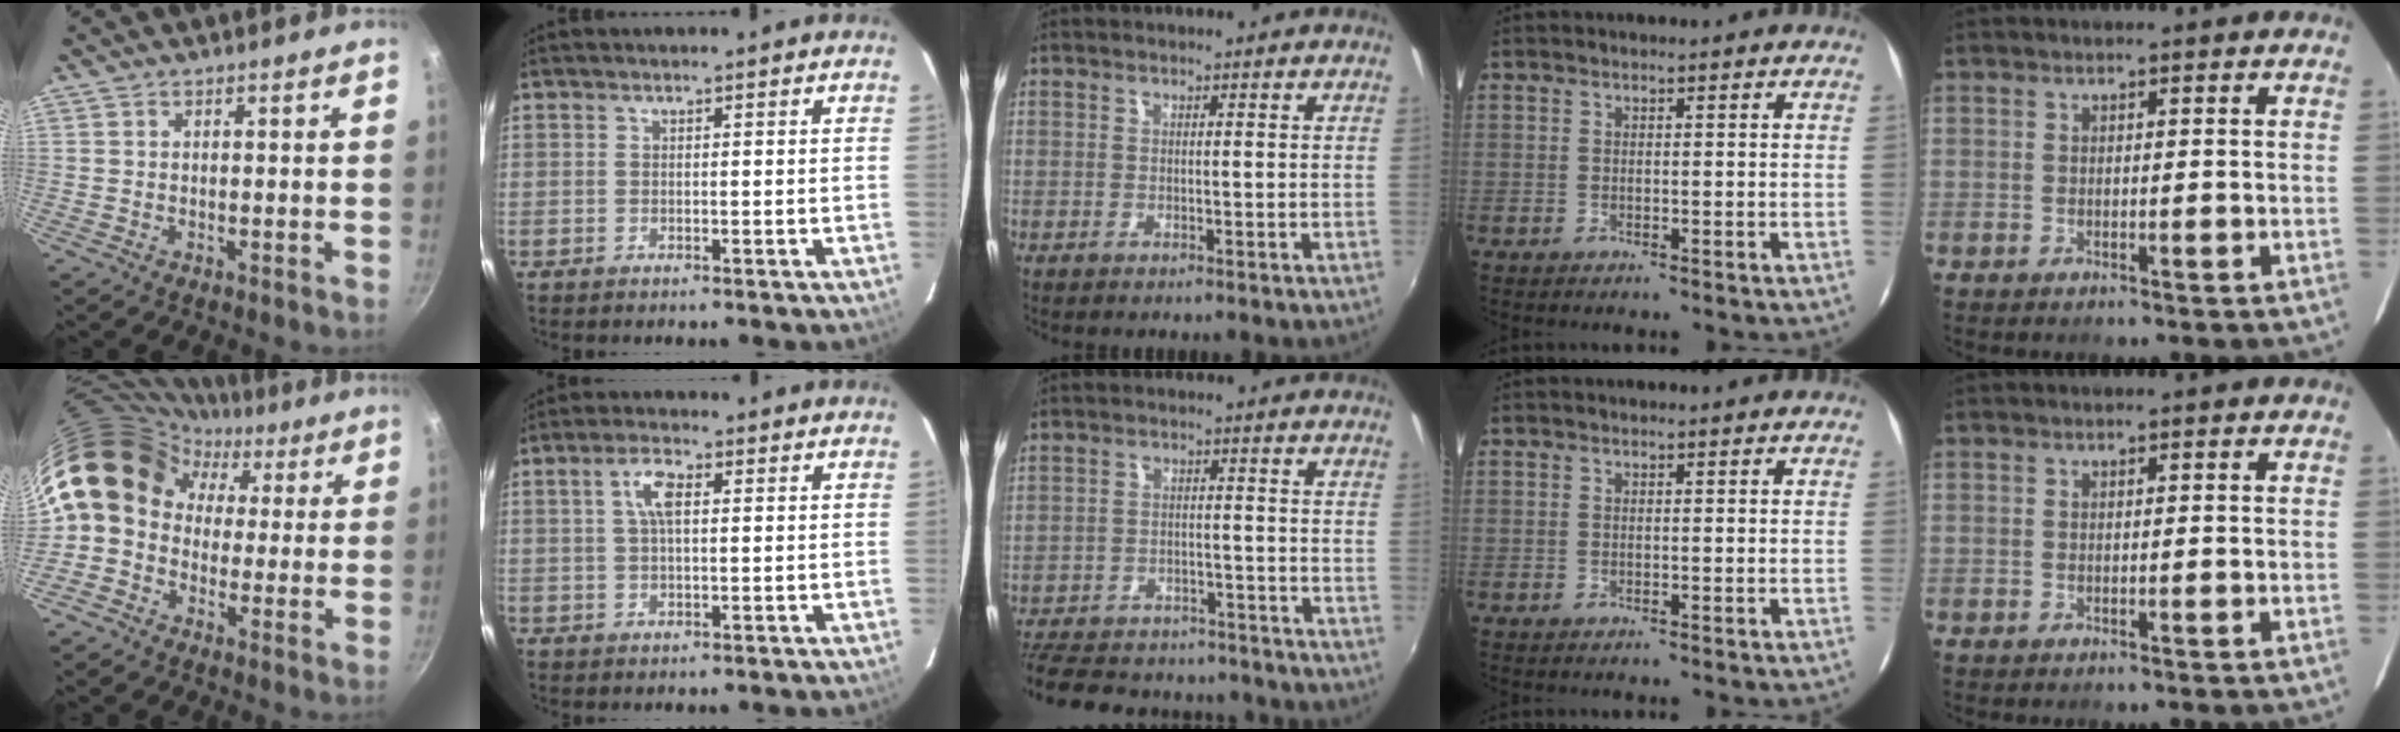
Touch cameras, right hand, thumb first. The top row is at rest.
{"thumb": {"total": 15.3, "force": [1.7, 12.8, 8.2], "torque": [-0.122, 0.052, 0.005]}, "index": {"total": 4.6, "force": [1.1, 1.8, 4.0], "torque": [-0.080, 0.012, 0.022]}, "middle": {"total": 22.1, "force": [-18.4, 9.0, 8.3], "torque": [-0.195, 0.022, -0.242]}}